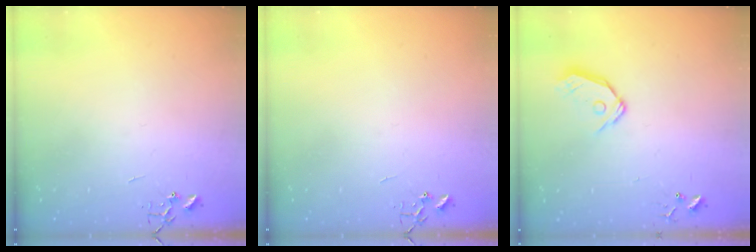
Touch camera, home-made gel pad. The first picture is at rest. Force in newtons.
{"total": 0.0}
{"total": 9.3, "press": 9.2, "slide": 1.2}